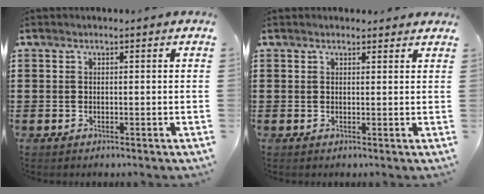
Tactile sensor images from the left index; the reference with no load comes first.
{"total": 1.2, "force": [1.1, 0.4, 0.1], "torque": [-0.003, 0.003, 0.023]}